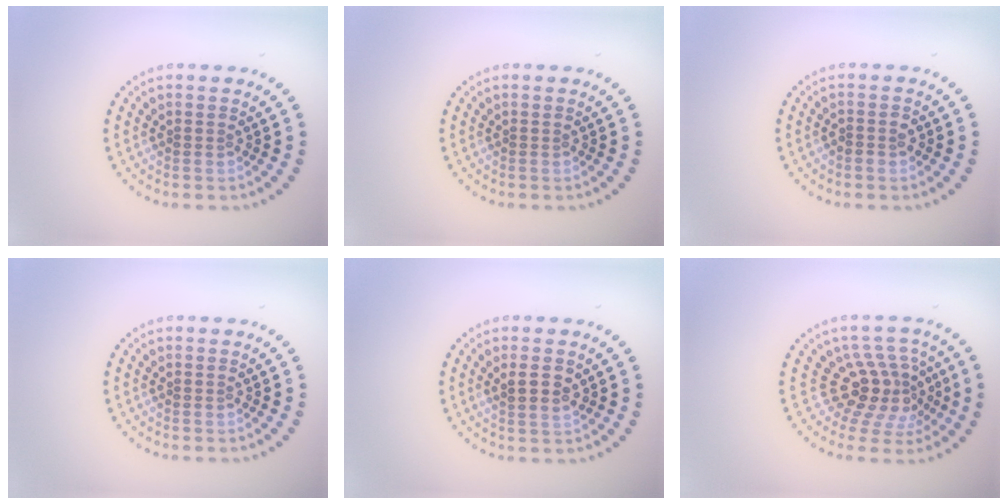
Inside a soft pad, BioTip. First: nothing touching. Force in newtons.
{"total": 0.0}
{"total": 1.2, "press": 1.1, "slide": 0.6}
{"total": 0.0}
{"total": 2.3, "press": 2.2, "slide": 0.7}
{"total": 4.4, "press": 3.2, "slide": 3.0}